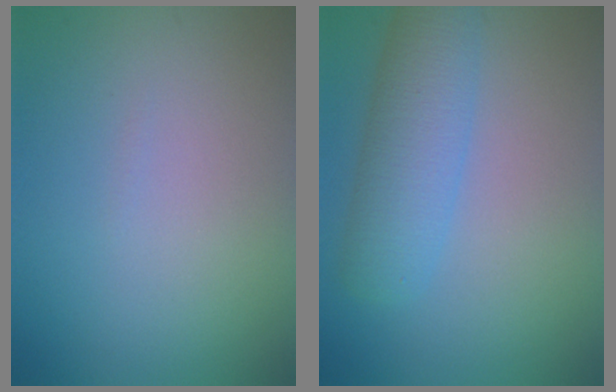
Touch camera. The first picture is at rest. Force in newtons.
{"total": 5.4, "press": 5.4, "slide": 0.2}